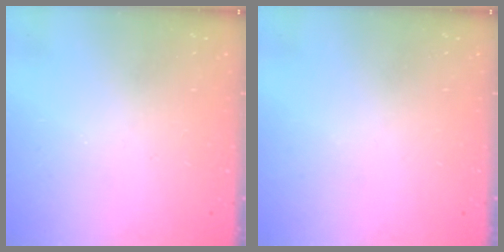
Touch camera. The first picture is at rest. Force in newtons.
{"total": 0.0}